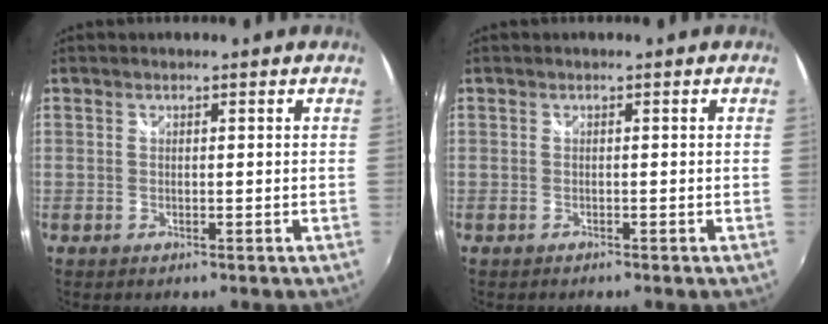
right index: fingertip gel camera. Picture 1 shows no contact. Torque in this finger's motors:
{"motor_torque": [-0.05, -0.09, 0.06, 0.00]}